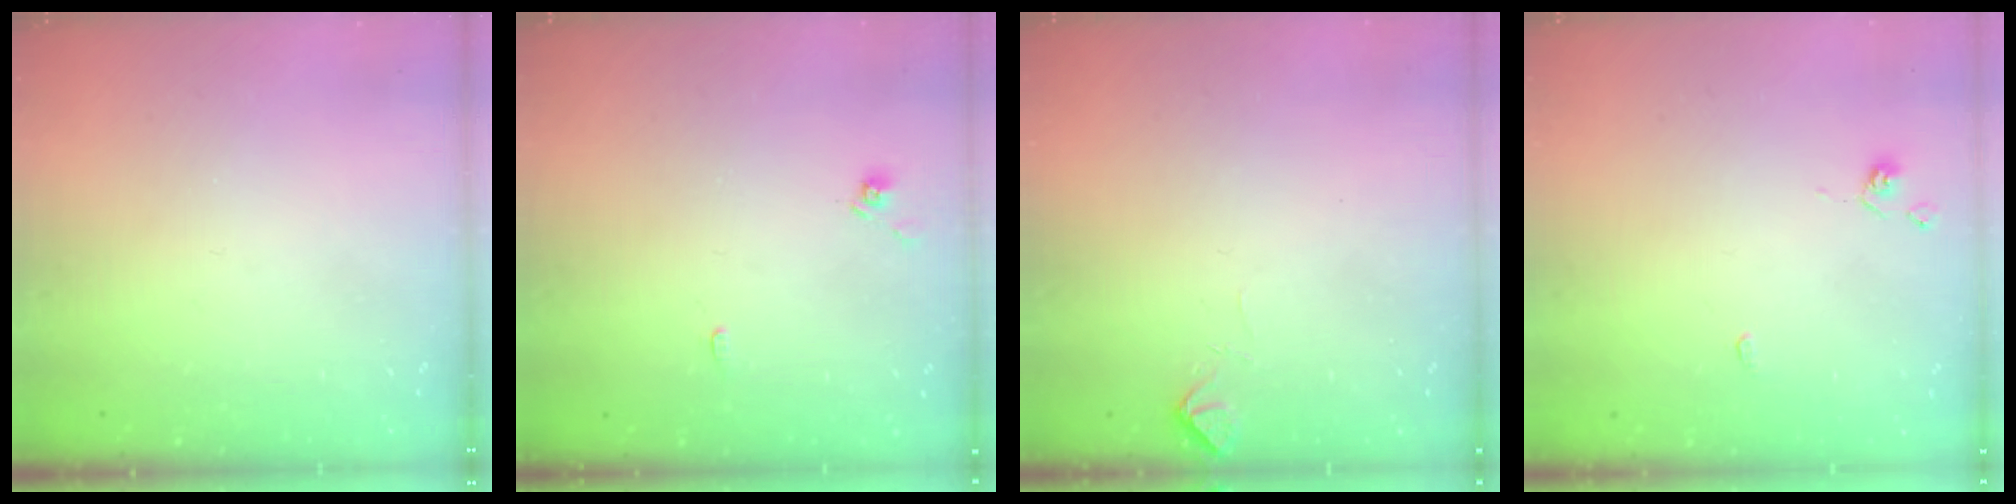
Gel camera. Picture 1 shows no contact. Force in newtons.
{"total": 2.8, "press": 2.7, "slide": 0.4}
{"total": 2.7, "press": 2.6, "slide": 0.6}
{"total": 2.2, "press": 2.2, "slide": 0.5}